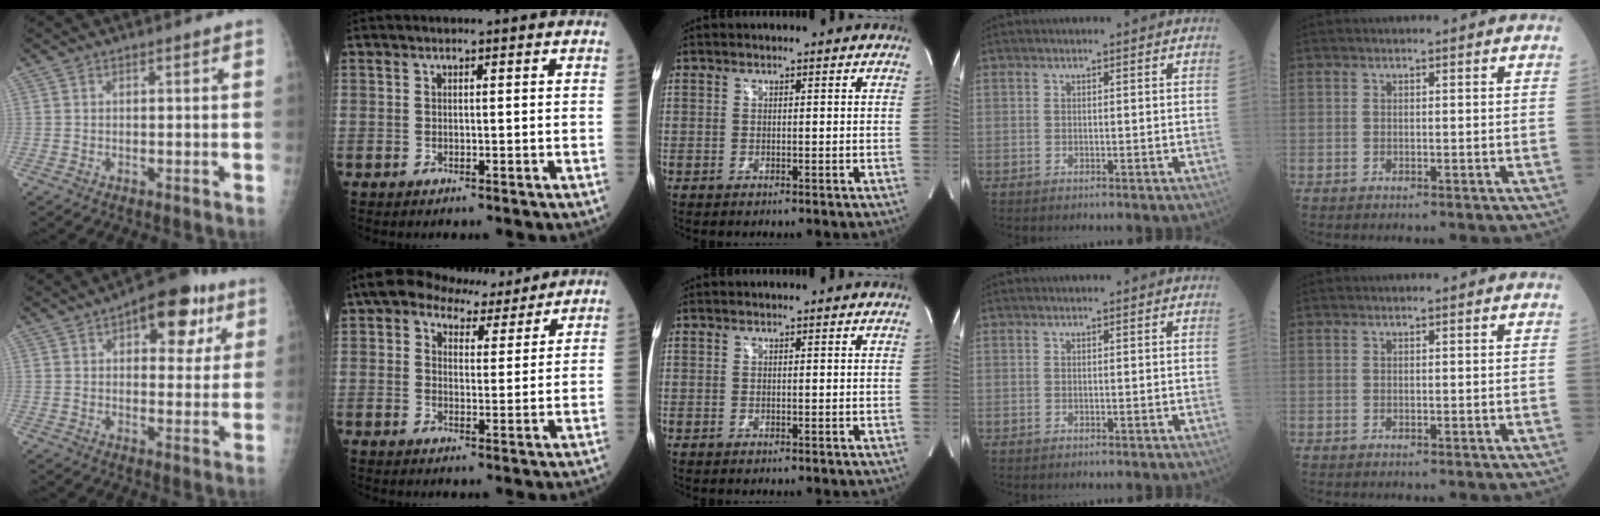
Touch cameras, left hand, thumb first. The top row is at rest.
{"thumb": {"total": 13.5, "force": [6.3, 6.8, 9.7], "torque": [-0.079, -0.006, 0.078]}, "index": {"total": 7.8, "force": [6.2, 3.8, 2.7], "torque": [-0.044, 0.027, 0.091]}}